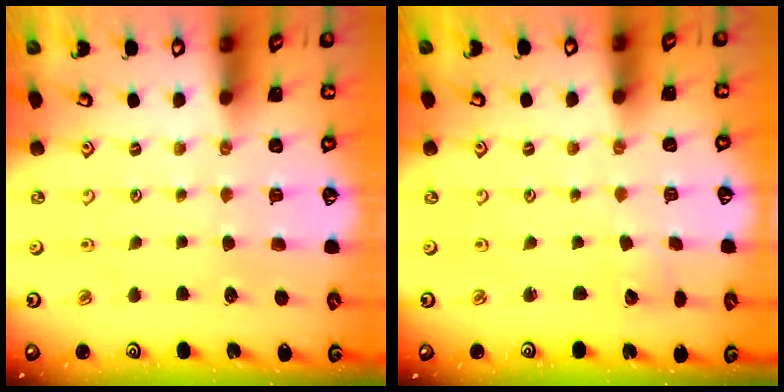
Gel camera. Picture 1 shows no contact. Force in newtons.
{"total": 1.8, "press": 1.8, "slide": 0.1}